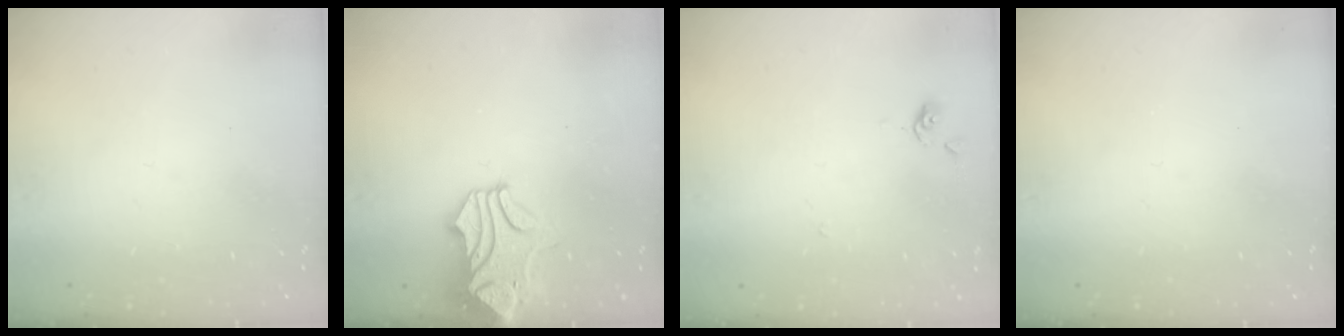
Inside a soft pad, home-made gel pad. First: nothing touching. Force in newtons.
{"total": 1.5, "press": 0.8, "slide": 1.3}
{"total": 0.0}
{"total": 0.0}